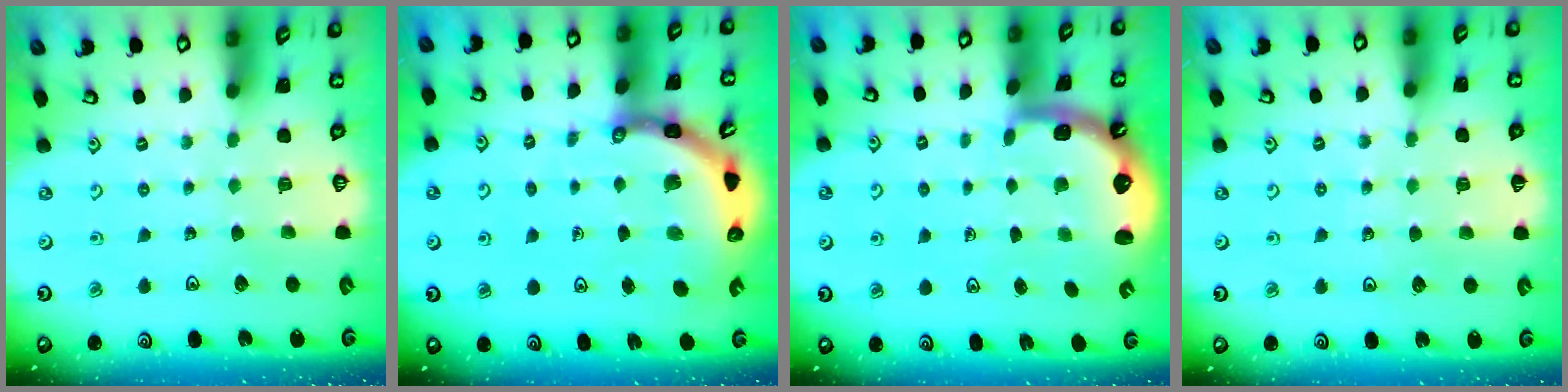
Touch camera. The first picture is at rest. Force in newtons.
{"total": 6.8, "press": 6.8, "slide": 0.7}
{"total": 1.9, "press": 1.8, "slide": 0.6}
{"total": 4.7, "press": 4.6, "slide": 1.2}